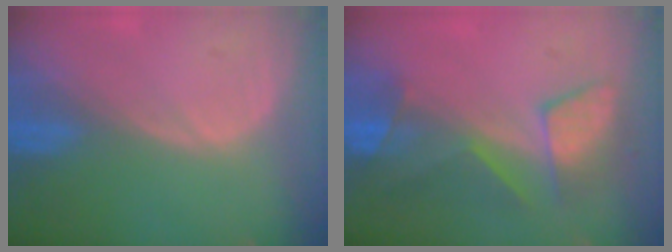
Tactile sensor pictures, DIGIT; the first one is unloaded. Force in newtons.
{"total": 7.6, "press": 7.5, "slide": 1.5}